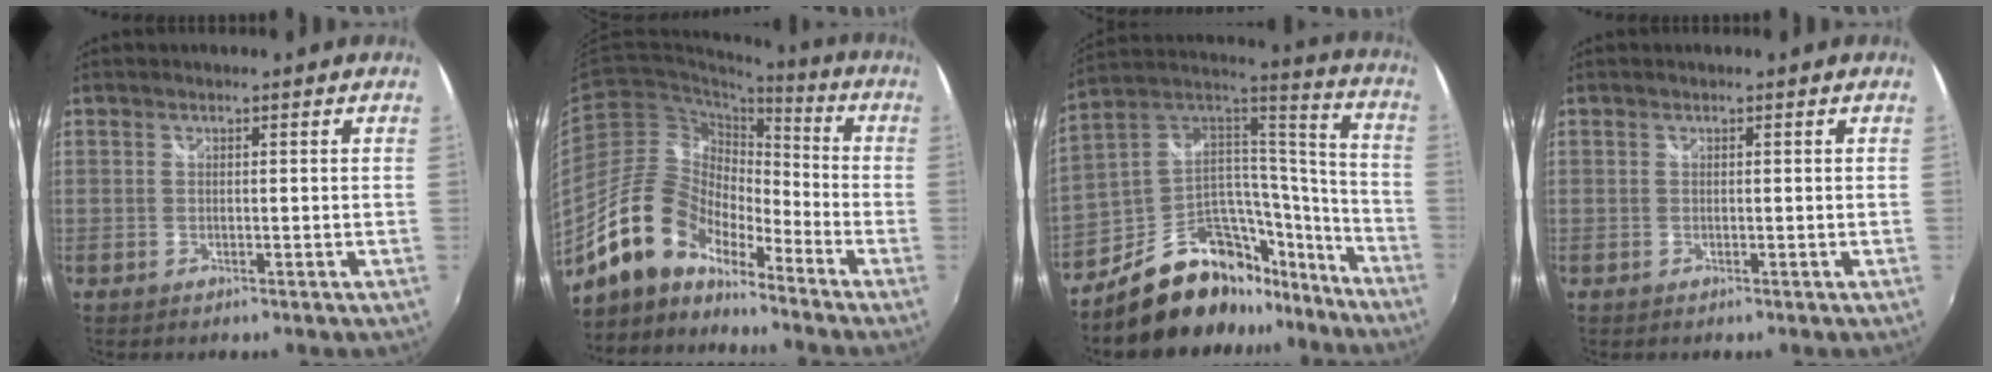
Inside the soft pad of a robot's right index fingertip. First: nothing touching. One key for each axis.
{"total": 14.1, "fx": -11.4, "fy": 6.4, "fz": 5.4, "tx": -0.103, "ty": 0.025, "tz": -0.217}
{"total": 22.3, "fx": -16.3, "fy": 12.0, "fz": 9.3, "tx": -0.166, "ty": 0.067, "tz": -0.249}
{"total": 0.0}